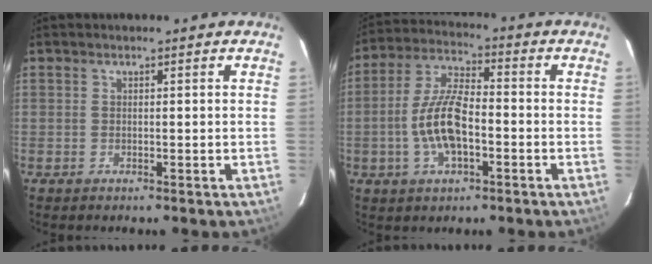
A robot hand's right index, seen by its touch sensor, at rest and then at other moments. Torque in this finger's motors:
{"motor_torque": [0.54, -0.12, 0.32, 0.15]}